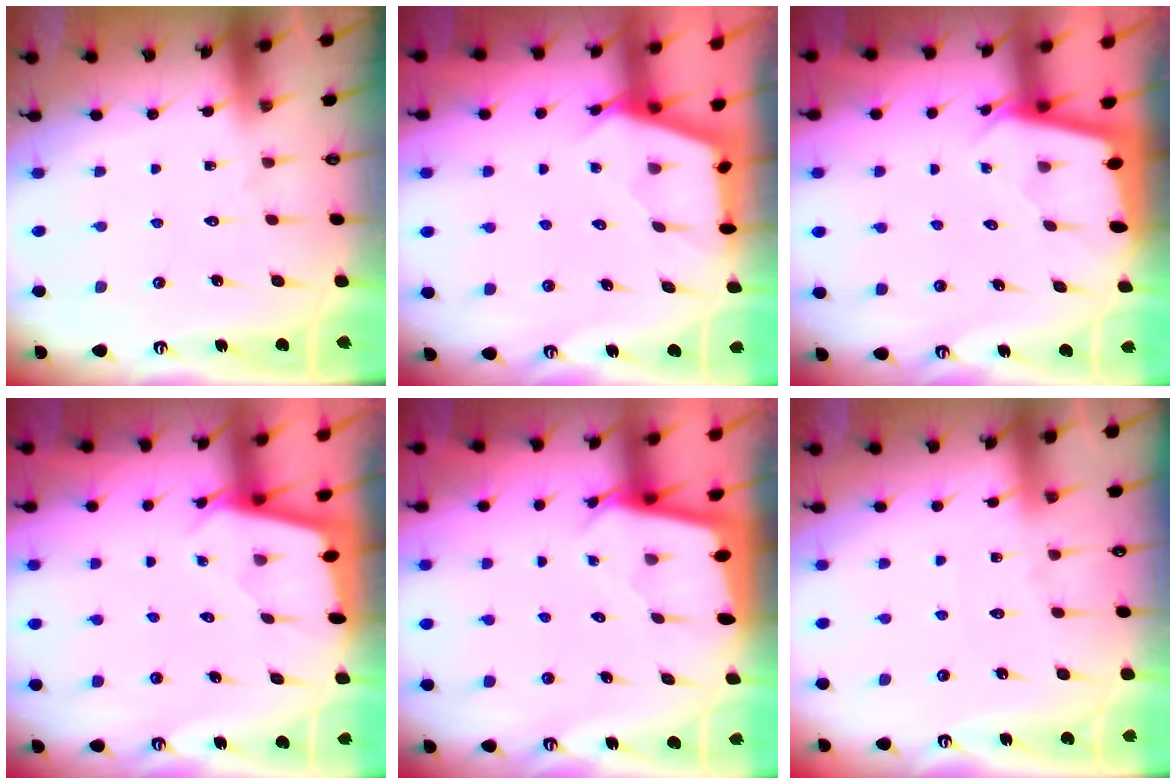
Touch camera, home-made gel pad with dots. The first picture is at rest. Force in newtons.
{"total": 3.0, "press": 3.0, "slide": 0.4}
{"total": 1.8, "press": 1.7, "slide": 0.1}
{"total": 1.7, "press": 1.7, "slide": 0.1}
{"total": 2.3, "press": 2.3, "slide": 0.1}
{"total": 2.7, "press": 2.7, "slide": 0.4}